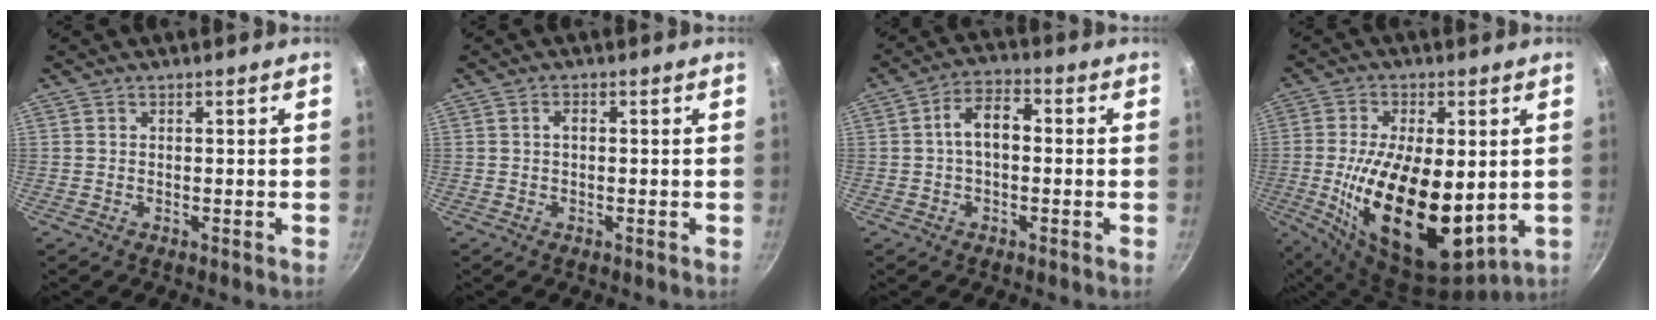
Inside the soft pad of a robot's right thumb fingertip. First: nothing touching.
{"total": 1.2, "force": [0.0, 0.7, 1.0], "torque": [-0.020, 0.006, -0.002]}
{"total": 6.9, "force": [0.1, 4.1, 5.6], "torque": [-0.084, 0.025, -0.008]}
{"total": 22.0, "force": [-1.2, 11.1, 18.9], "torque": [-0.333, -0.020, -0.007]}